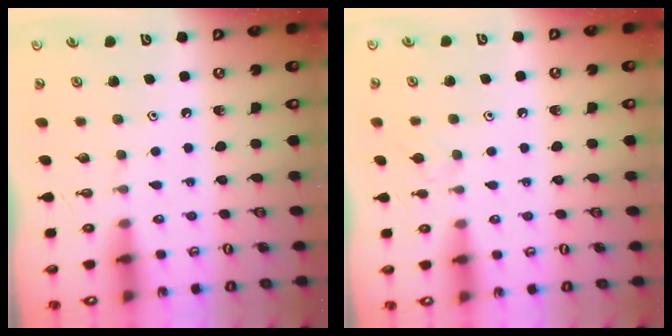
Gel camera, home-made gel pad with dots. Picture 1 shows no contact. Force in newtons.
{"total": 2.5, "press": 2.4, "slide": 0.6}